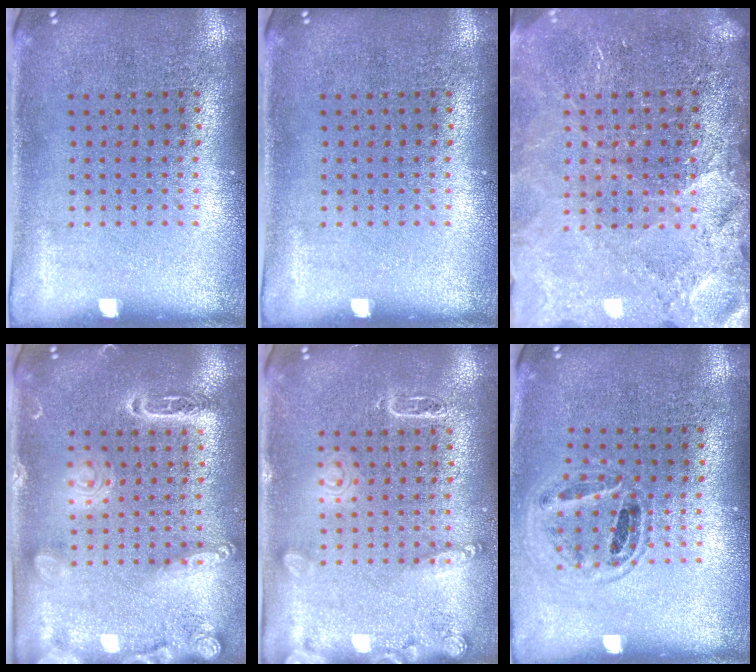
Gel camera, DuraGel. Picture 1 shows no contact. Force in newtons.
{"total": 0.0}
{"total": 3.4, "press": 3.0, "slide": 1.5}
{"total": 2.0, "press": 1.9, "slide": 0.6}
{"total": 2.3, "press": 2.2, "slide": 0.3}
{"total": 0.8, "press": 0.8, "slide": 0.1}